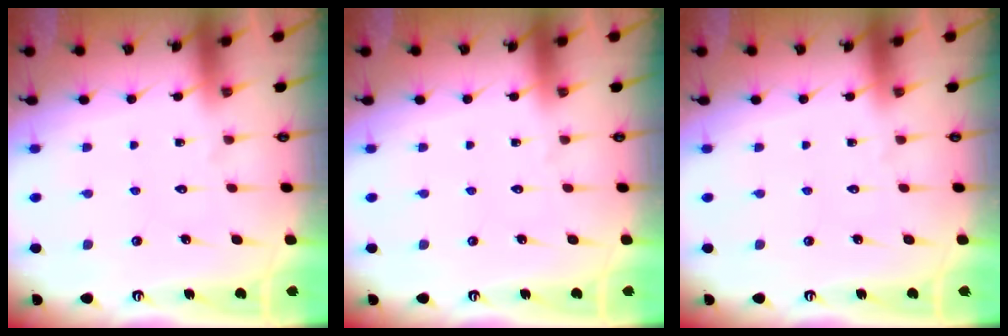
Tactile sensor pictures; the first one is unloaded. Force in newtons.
{"total": 0.0}
{"total": 0.0}